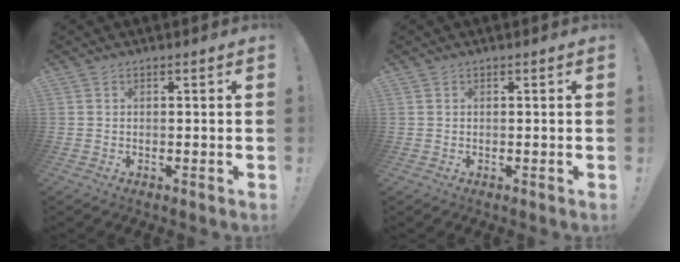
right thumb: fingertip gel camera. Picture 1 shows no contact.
{"total": 0.0}